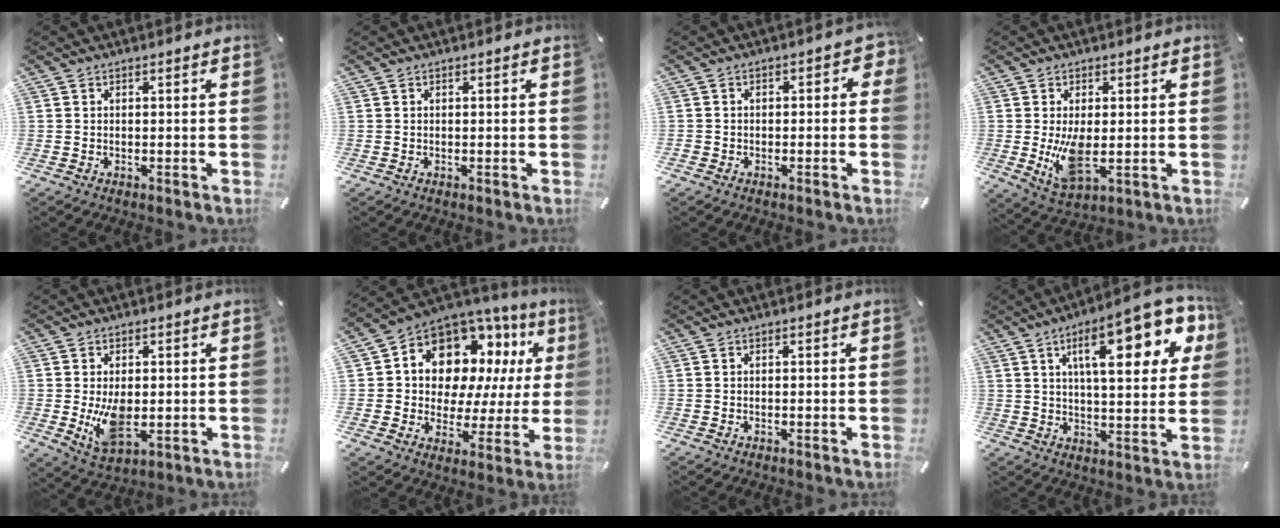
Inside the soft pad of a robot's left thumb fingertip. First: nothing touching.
{"total": 0.0}
{"total": 3.5, "force": [-1.4, 2.3, 2.2], "torque": [-0.031, 0.014, -0.028]}
{"total": 9.1, "force": [0.0, 4.6, 7.9], "torque": [-0.160, -0.017, 0.000]}
{"total": 8.6, "force": [-0.2, 5.1, 6.9], "torque": [-0.129, -0.012, -0.004]}
{"total": 12.5, "force": [6.5, 9.3, 5.4], "torque": [-0.101, -0.054, 0.123]}
{"total": 0.0}
{"total": 20.2, "force": [8.6, 7.3, 16.7], "torque": [-0.253, -0.018, 0.128]}